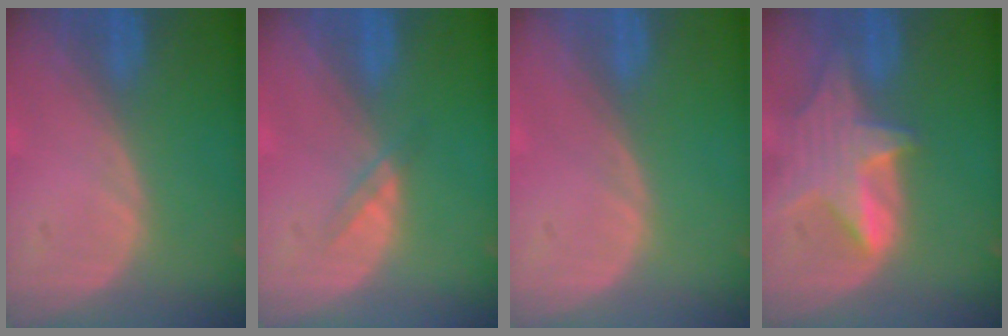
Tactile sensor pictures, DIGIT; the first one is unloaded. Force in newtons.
{"total": 1.5, "press": 1.5, "slide": 0.1}
{"total": 0.0}
{"total": 7.4, "press": 6.9, "slide": 2.5}